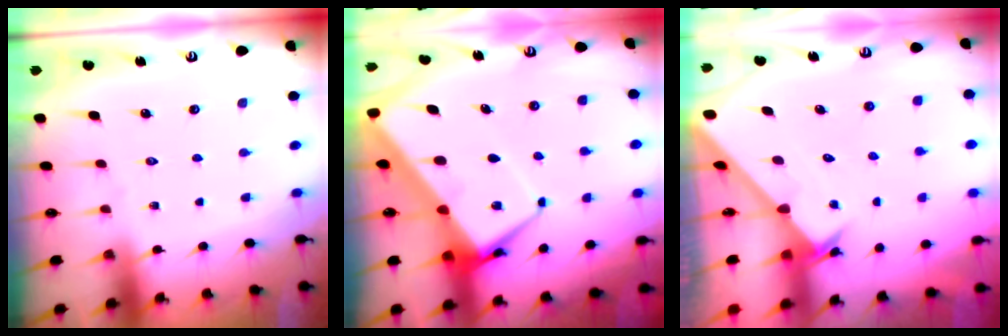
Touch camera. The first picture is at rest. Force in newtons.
{"total": 11.3, "press": 11.2, "slide": 1.0}
{"total": 2.5, "press": 2.5, "slide": 0.2}